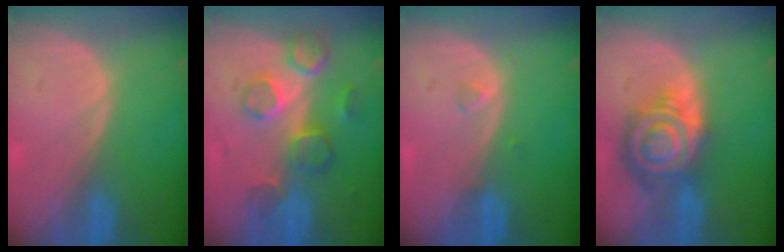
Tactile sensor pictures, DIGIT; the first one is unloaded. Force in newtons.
{"total": 8.6, "press": 7.5, "slide": 4.2}
{"total": 1.0, "press": 1.0, "slide": 0.2}
{"total": 8.8, "press": 8.8, "slide": 0.5}